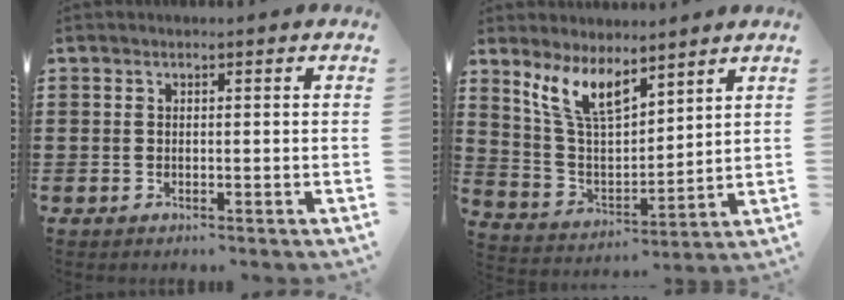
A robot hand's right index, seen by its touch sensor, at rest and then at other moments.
{"total": 8.8, "force": [6.6, 2.7, 5.1], "torque": [-0.121, -0.021, 0.124]}